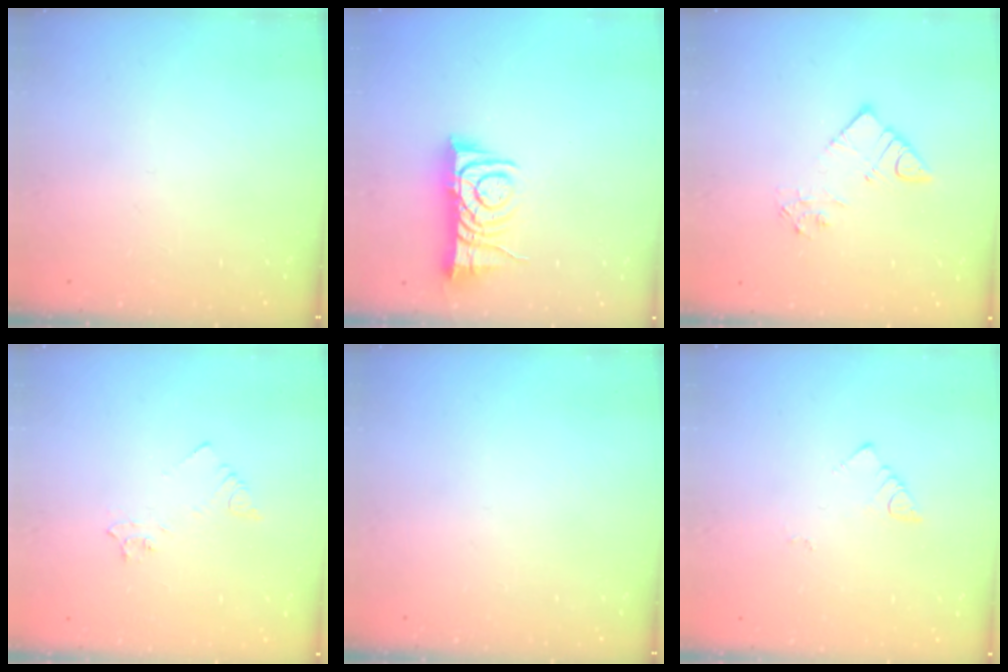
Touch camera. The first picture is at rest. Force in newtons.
{"total": 8.0, "press": 8.0, "slide": 0.7}
{"total": 6.3, "press": 6.3, "slide": 0.4}
{"total": 3.3, "press": 3.2, "slide": 0.5}
{"total": 0.0}
{"total": 2.7, "press": 2.7, "slide": 0.6}